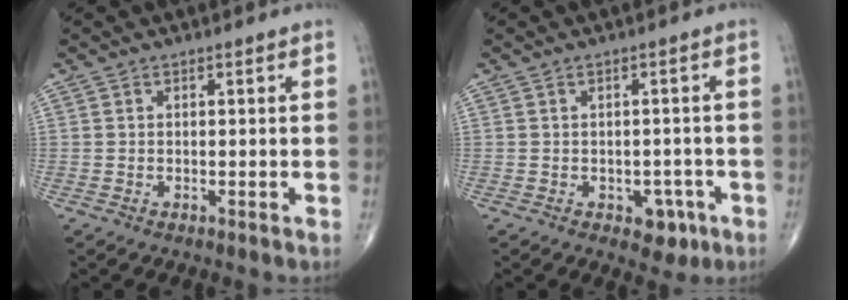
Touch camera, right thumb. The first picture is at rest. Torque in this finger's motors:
{"motor_torque": [0.94, 0.87, 0.18, -0.40, -0.01]}